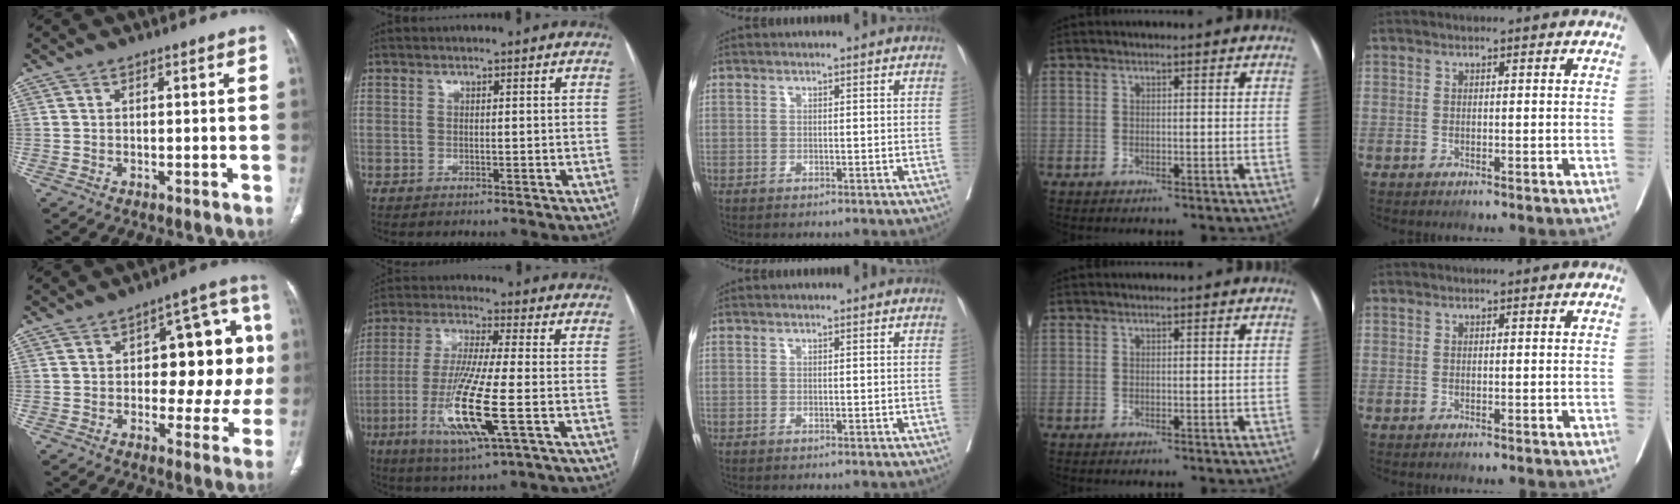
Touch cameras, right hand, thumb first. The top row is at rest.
{"thumb": {"total": 16.2, "force": [0.9, 8.4, 13.8], "torque": [-0.124, 0.032, 0.012]}, "index": {"total": 14.4, "force": [-4.3, 0.7, 13.7], "torque": [-0.283, -0.023, -0.081]}}